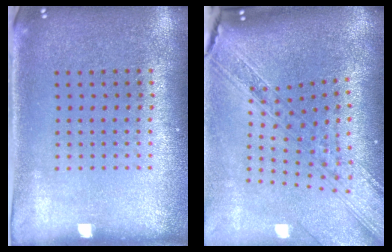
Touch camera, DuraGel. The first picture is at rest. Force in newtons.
{"total": 2.7, "press": 2.1, "slide": 1.6}